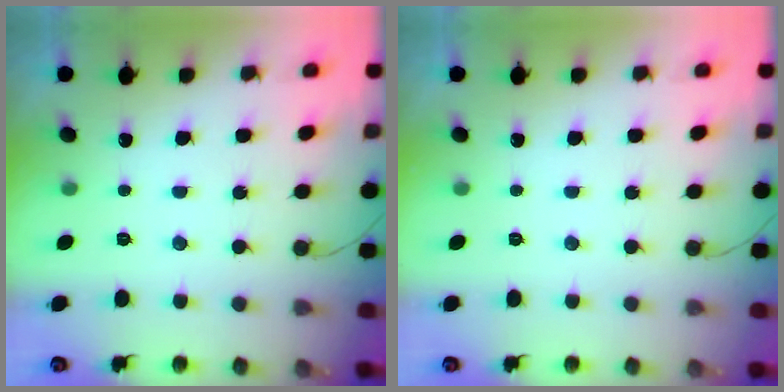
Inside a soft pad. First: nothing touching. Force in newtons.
{"total": 0.0}